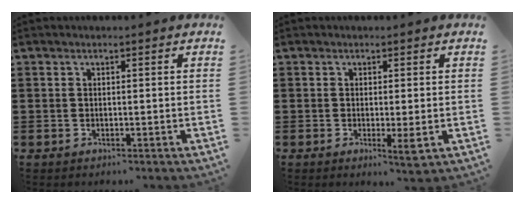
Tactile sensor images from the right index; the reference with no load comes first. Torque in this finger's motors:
{"motor_torque": [1.03, -0.28, 0.24, 0.07]}